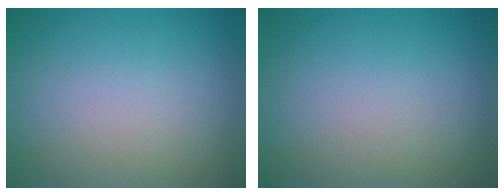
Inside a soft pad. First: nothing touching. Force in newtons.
{"total": 0.0}